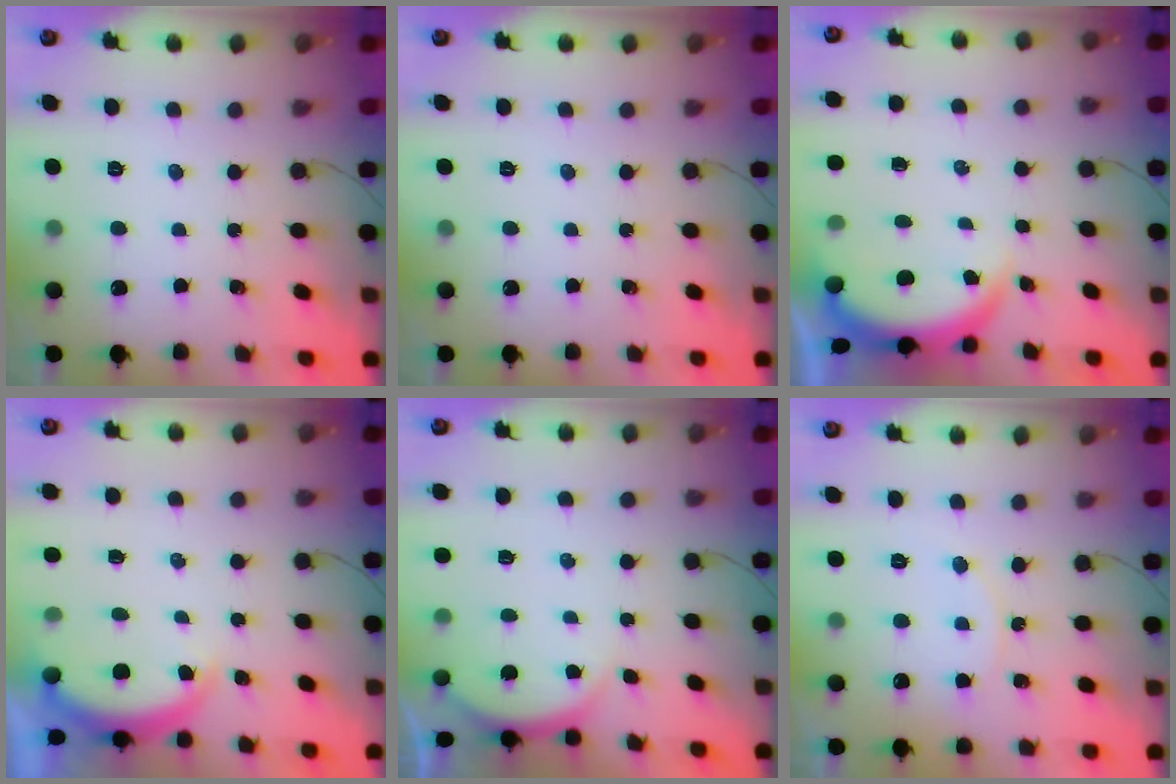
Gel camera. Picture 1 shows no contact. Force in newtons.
{"total": 0.0}
{"total": 3.8, "press": 3.8, "slide": 0.2}
{"total": 3.9, "press": 3.9, "slide": 0.6}
{"total": 3.6, "press": 3.2, "slide": 1.8}
{"total": 5.4, "press": 5.4, "slide": 0.4}